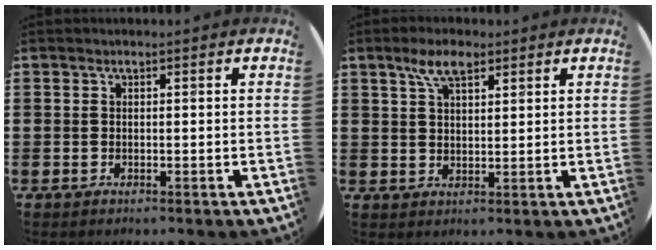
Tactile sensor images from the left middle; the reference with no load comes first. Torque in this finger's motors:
{"motor_torque": [0.83, -0.64, 0.21, 0.08]}